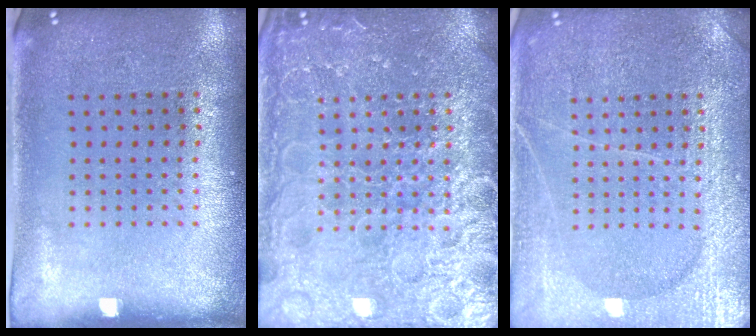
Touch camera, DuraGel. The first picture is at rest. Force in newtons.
{"total": 6.7, "press": 6.7, "slide": 0.8}
{"total": 3.6, "press": 3.6, "slide": 0.4}